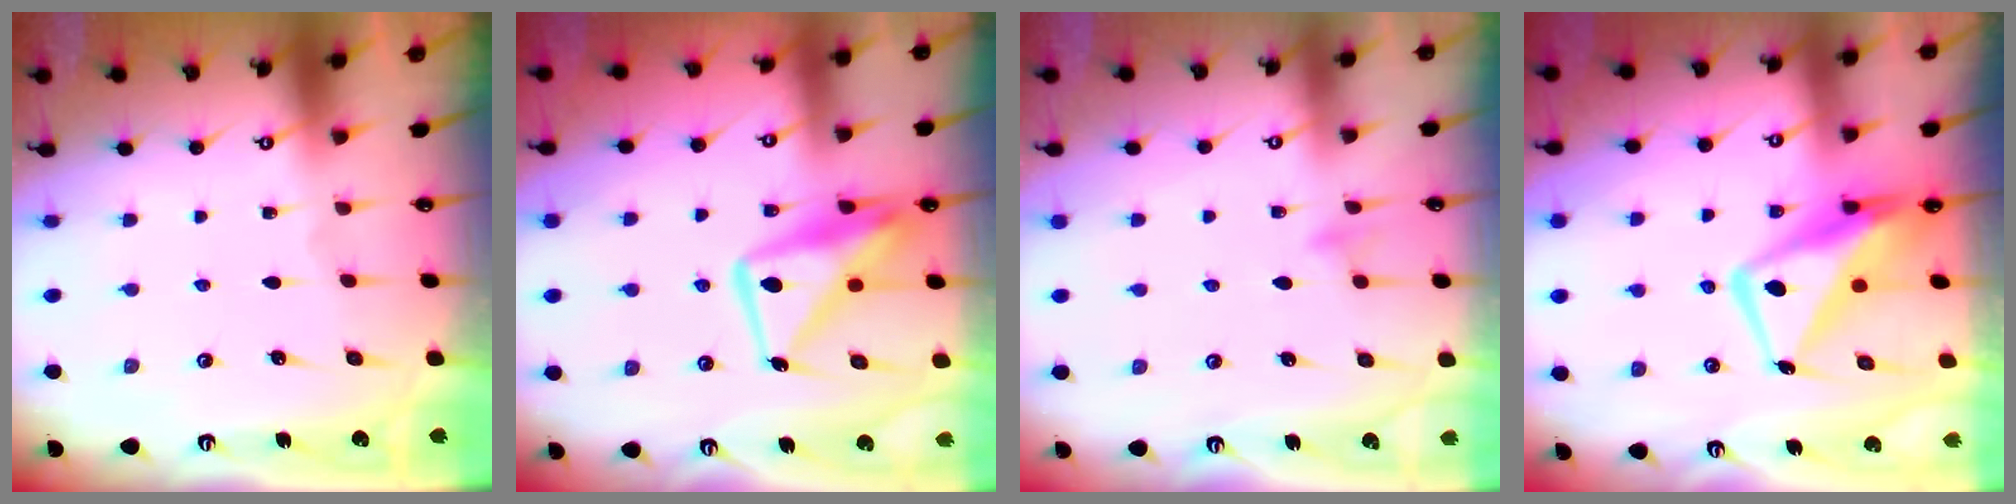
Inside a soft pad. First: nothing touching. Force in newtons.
{"total": 15.2, "press": 15.1, "slide": 1.4}
{"total": 7.3, "press": 7.2, "slide": 0.7}
{"total": 11.9, "press": 11.8, "slide": 1.4}